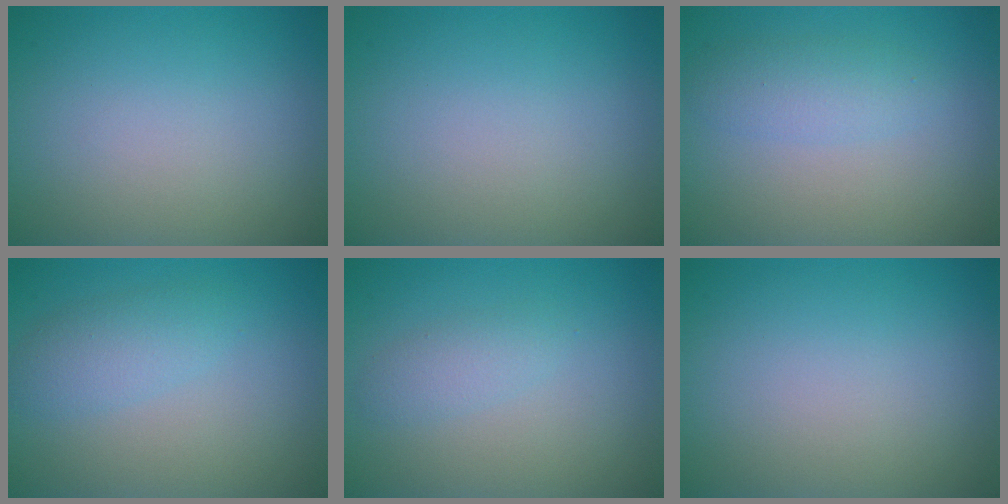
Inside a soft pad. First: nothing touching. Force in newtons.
{"total": 0.0}
{"total": 2.3, "press": 2.3, "slide": 0.1}
{"total": 2.4, "press": 2.4, "slide": 0.1}
{"total": 1.5, "press": 1.5, "slide": 0.1}
{"total": 0.0}